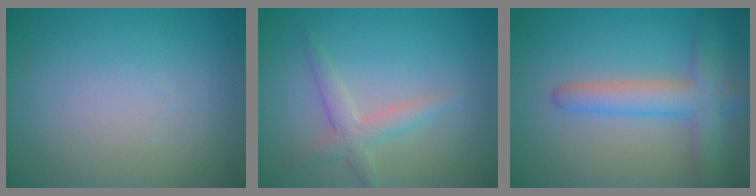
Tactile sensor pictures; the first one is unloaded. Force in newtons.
{"total": 2.4, "press": 2.4, "slide": 0.1}
{"total": 4.4, "press": 4.4, "slide": 0.3}